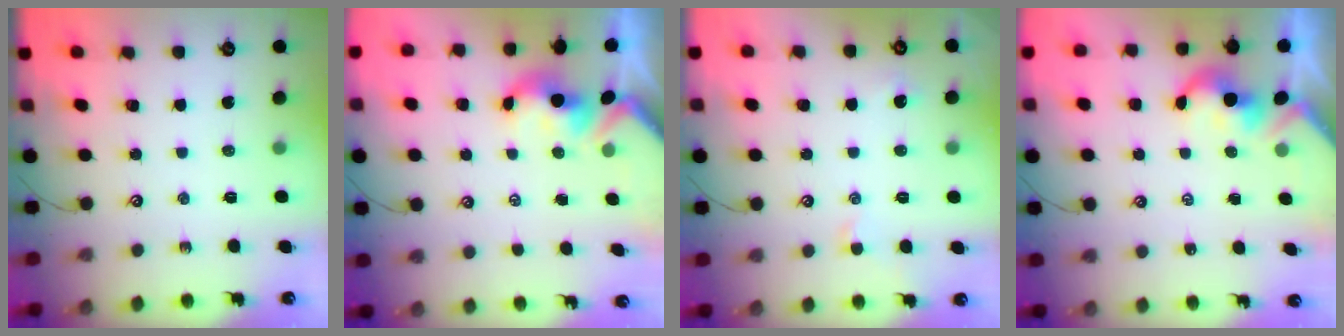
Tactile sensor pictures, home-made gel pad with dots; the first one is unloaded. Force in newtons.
{"total": 1.5, "press": 1.3, "slide": 0.7}
{"total": 0.5, "press": 0.2, "slide": 0.5}
{"total": 2.3, "press": 2.2, "slide": 0.3}